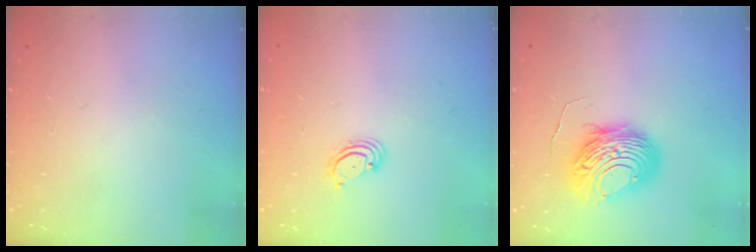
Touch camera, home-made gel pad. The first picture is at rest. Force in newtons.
{"total": 3.1, "press": 3.1, "slide": 0.3}
{"total": 11.8, "press": 11.7, "slide": 1.0}